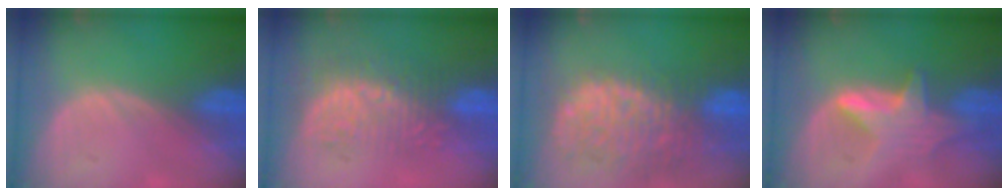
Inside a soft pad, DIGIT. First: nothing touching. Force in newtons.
{"total": 9.9, "press": 8.7, "slide": 4.8}
{"total": 14.1, "press": 11.6, "slide": 8.0}
{"total": 6.3, "press": 6.1, "slide": 1.5}